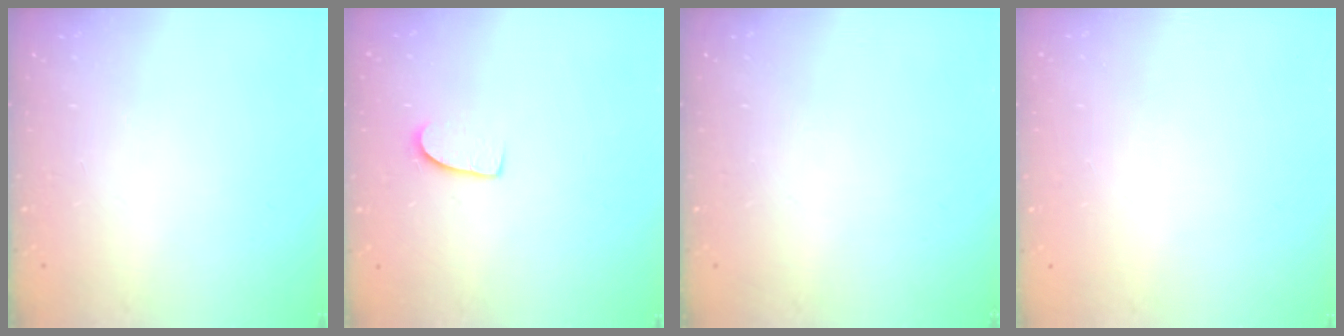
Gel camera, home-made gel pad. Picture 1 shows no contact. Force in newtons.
{"total": 6.8, "press": 6.8, "slide": 0.4}
{"total": 0.0}
{"total": 0.5, "press": 0.5, "slide": 0.1}